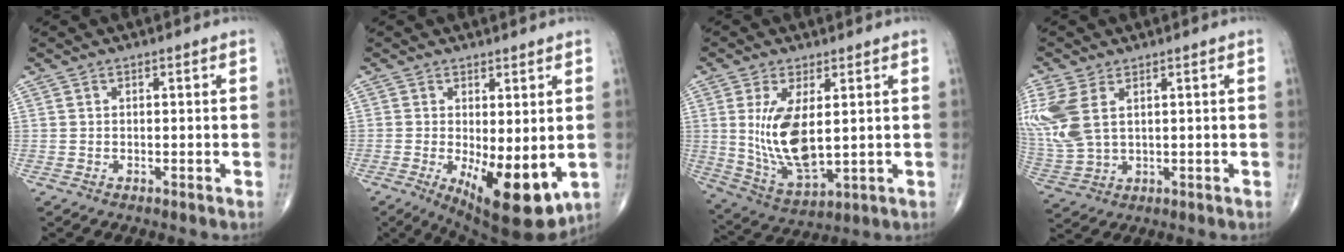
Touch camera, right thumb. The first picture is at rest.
{"total": 12.8, "force": [-2.6, 5.0, 11.5], "torque": [-0.164, -0.028, -0.021]}
{"total": 12.6, "force": [1.8, 5.5, 11.1], "torque": [-0.214, -0.025, 0.052]}
{"total": 13.4, "force": [4.1, 7.9, 10.0], "torque": [-0.267, -0.006, 0.096]}